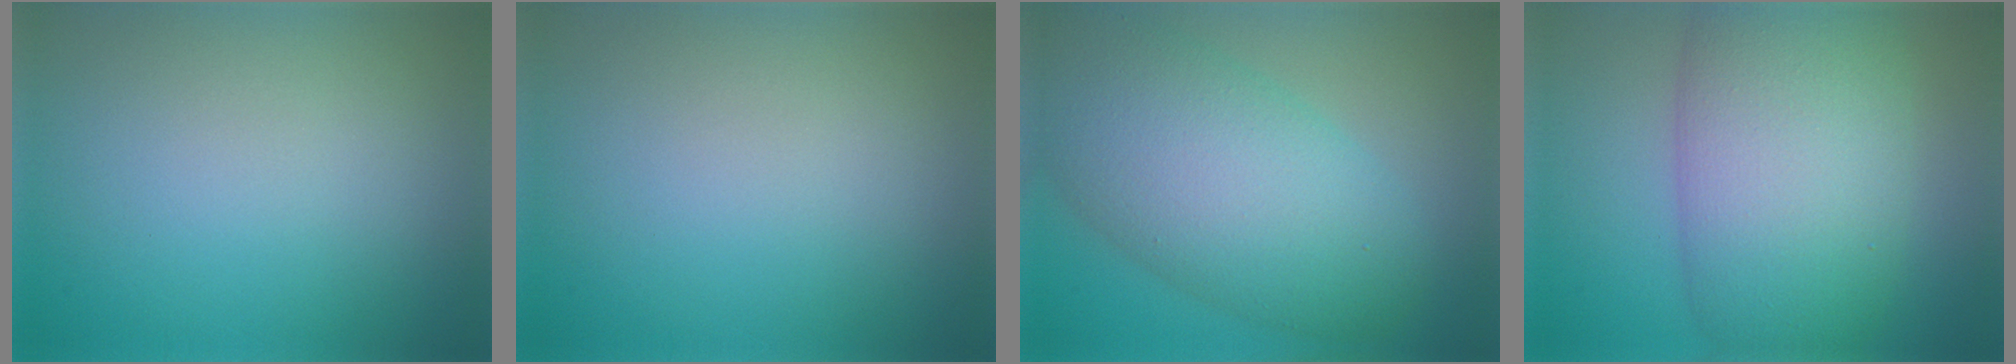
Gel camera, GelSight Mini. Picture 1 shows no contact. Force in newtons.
{"total": 0.0}
{"total": 9.9, "press": 9.9, "slide": 0.6}
{"total": 11.1, "press": 11.1, "slide": 0.3}